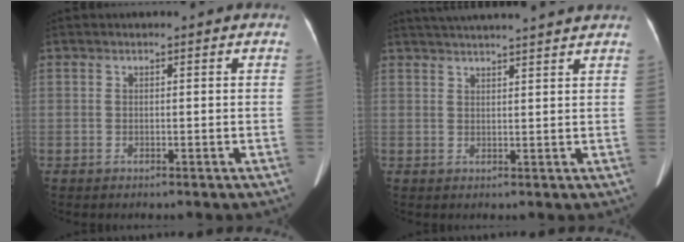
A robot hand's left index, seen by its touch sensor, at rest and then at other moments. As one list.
[{"total": 13.0, "force": [11.9, -0.3, 5.3], "torque": [-0.092, 0.023, 0.160]}]